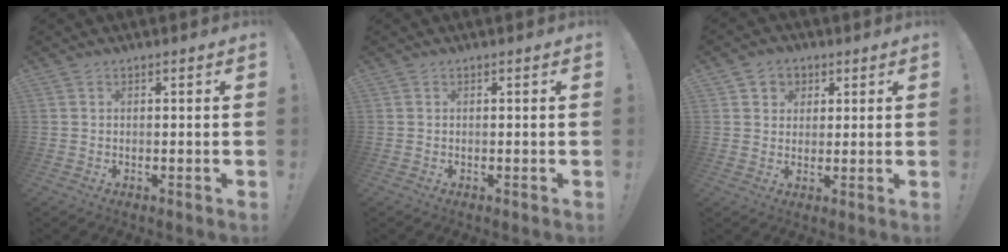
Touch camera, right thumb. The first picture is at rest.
{"total": 0.0}
{"total": 4.8, "force": [1.7, 4.5, 0.8], "torque": [-0.009, -0.007, 0.032]}